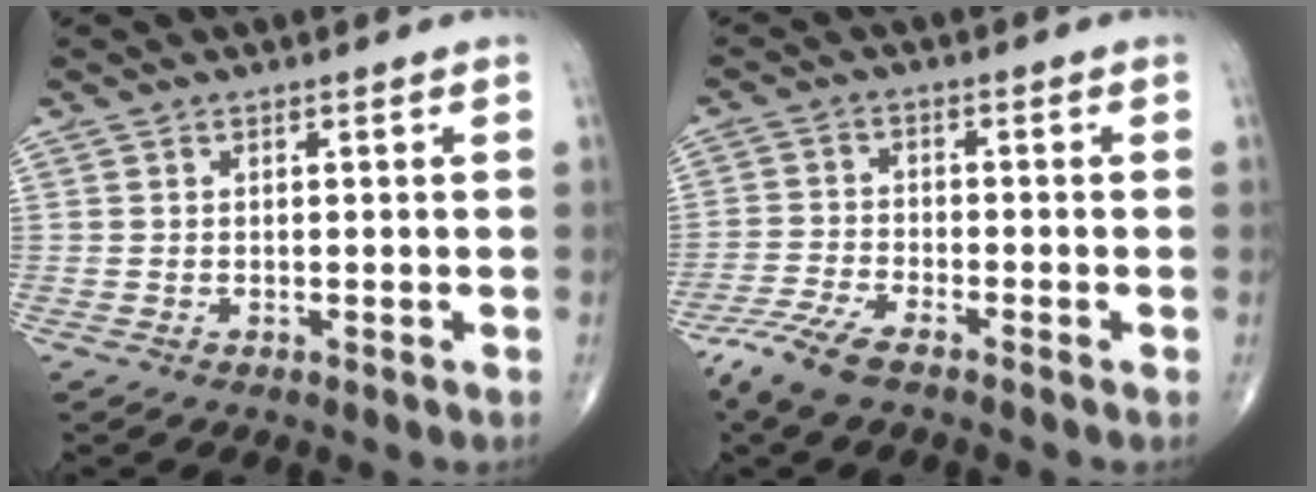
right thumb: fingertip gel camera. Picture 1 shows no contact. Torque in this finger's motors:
{"motor_torque": [2.12, 0.85, 0.14, -0.97, 0.04]}